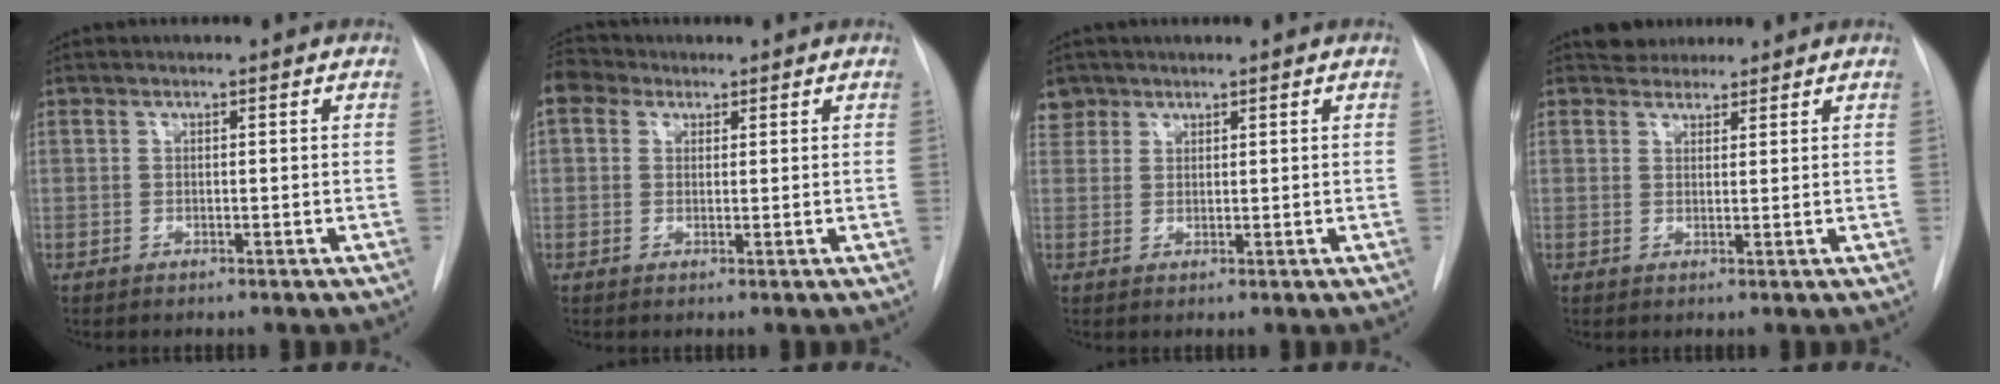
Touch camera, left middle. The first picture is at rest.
{"total": 3.8, "force": [2.2, 2.9, 1.1], "torque": [-0.026, 0.022, 0.042]}
{"total": 2.7, "force": [1.9, 1.8, -0.3], "torque": [0.010, 0.006, 0.034]}
{"total": 3.0, "force": [2.7, 1.3, 0.1], "torque": [-0.004, 0.011, 0.042]}